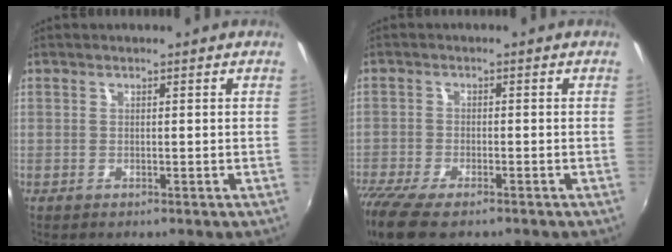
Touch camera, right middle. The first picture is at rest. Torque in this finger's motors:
{"motor_torque": [1.30, -0.84, 0.32, 0.20]}